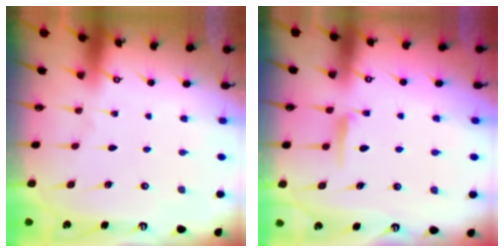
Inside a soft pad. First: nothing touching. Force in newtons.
{"total": 5.6, "press": 5.6, "slide": 0.7}